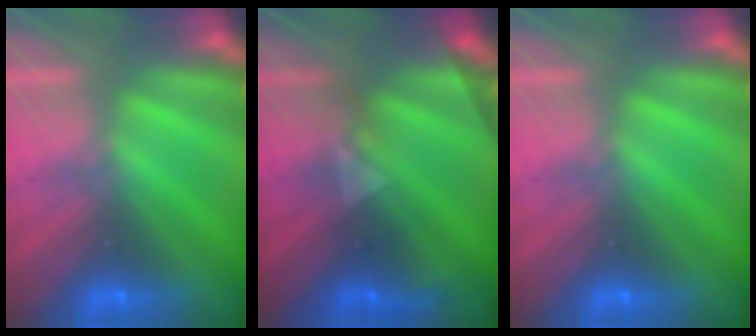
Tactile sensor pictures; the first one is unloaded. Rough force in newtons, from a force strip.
{"total": 2.5}
{"total": 0.0}